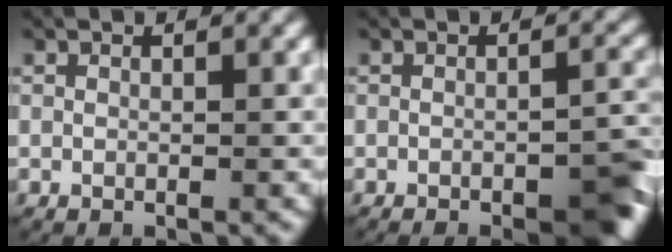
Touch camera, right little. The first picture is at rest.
{"total": 5.0, "force": [-2.7, 1.9, 3.7], "torque": [-0.034, -0.004, -0.040]}